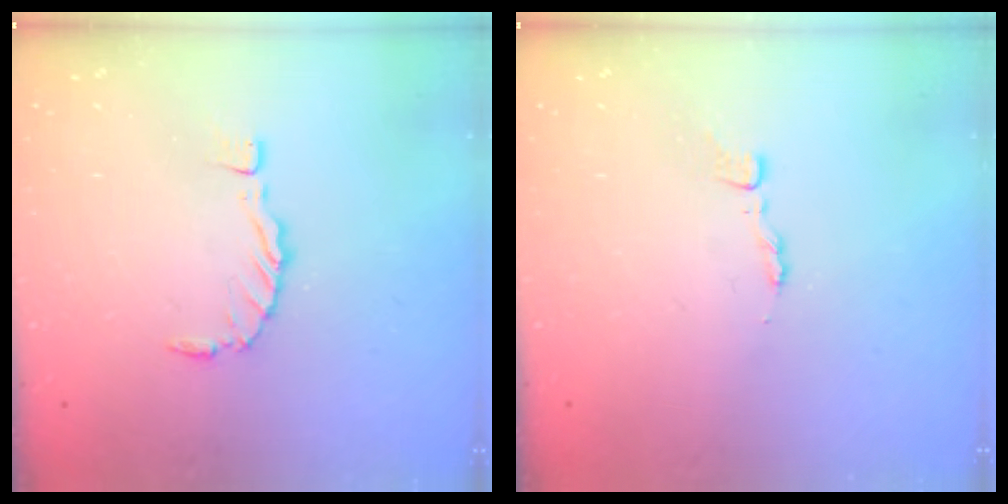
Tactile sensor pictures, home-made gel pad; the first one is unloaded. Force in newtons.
{"total": 2.5, "press": 2.5, "slide": 0.3}